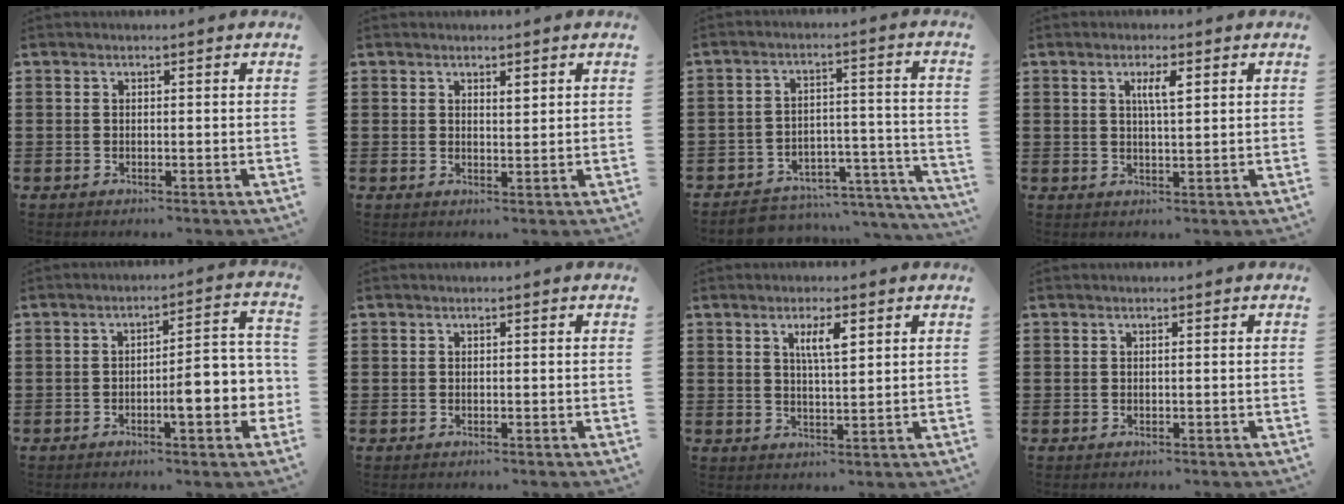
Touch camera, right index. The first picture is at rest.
{"total": 1.5, "force": [1.2, 0.5, 0.7], "torque": [-0.006, 0.001, 0.019]}
{"total": 4.2, "force": [-3.8, 1.6, 0.6], "torque": [-0.016, 0.009, -0.081]}
{"total": 3.2, "force": [1.1, 0.7, 2.9], "torque": [-0.061, 0.007, 0.016]}
{"total": 6.3, "force": [-1.9, 1.7, 5.8], "torque": [-0.081, -0.008, -0.036]}
{"total": 0.0}
{"total": 4.0, "force": [1.7, 1.0, 3.5], "torque": [-0.066, 0.003, 0.025]}
{"total": 0.0}